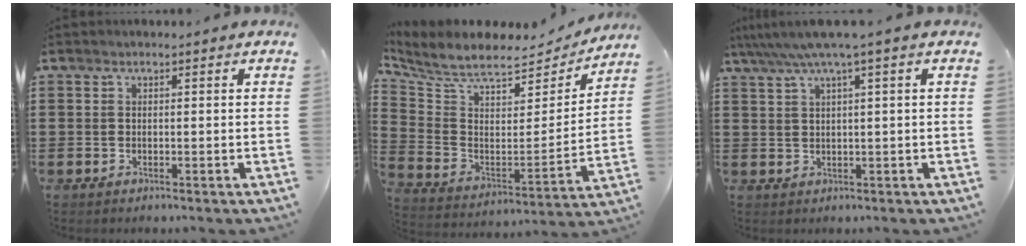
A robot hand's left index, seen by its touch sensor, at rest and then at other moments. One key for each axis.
{"total": 8.0, "fx": 7.0, "fy": 2.0, "fz": 3.2, "tx": -0.099, "ty": -0.051, "tz": 0.118}
{"total": 3.7, "fx": 1.9, "fy": -0.4, "fz": 3.2, "tx": -0.065, "ty": -0.005, "tz": 0.029}